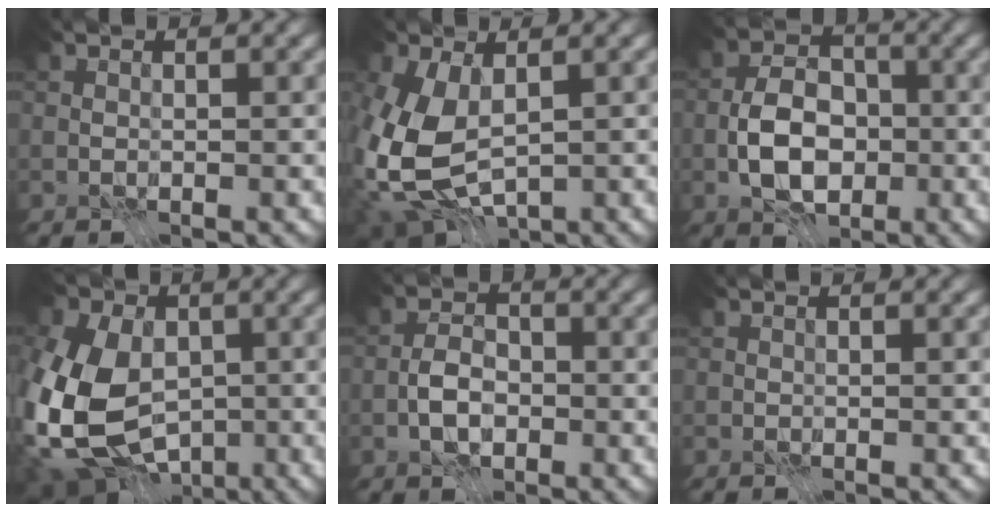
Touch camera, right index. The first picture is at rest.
{"total": 9.5, "force": [-0.5, 6.0, 7.3], "torque": [-0.181, -0.027, 0.002]}
{"total": 6.2, "force": [-2.1, 3.9, 4.4], "torque": [-0.075, 0.005, -0.044]}
{"total": 16.6, "force": [-2.3, 12.9, 10.2], "torque": [-0.217, -0.012, -0.062]}
{"total": 3.3, "force": [-1.6, 1.7, 2.3], "torque": [-0.036, 0.004, -0.036]}
{"total": 0.0}